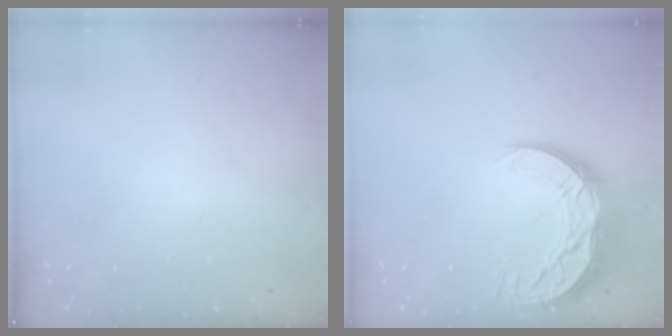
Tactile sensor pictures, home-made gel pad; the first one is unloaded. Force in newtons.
{"total": 13.1, "press": 13.1, "slide": 0.6}